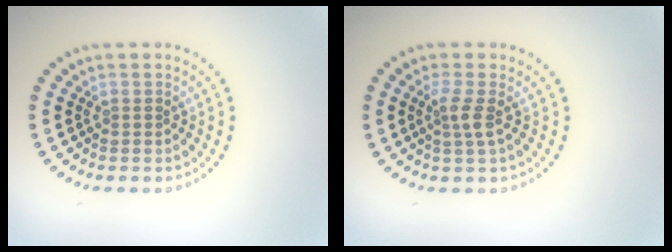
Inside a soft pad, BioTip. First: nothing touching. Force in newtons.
{"total": 1.8, "press": 1.4, "slide": 1.1}